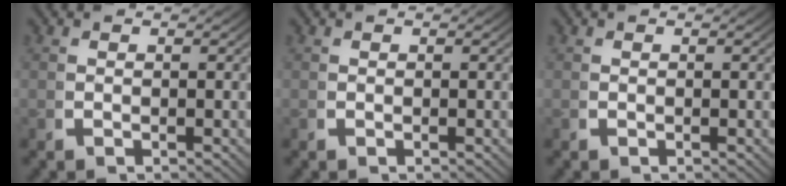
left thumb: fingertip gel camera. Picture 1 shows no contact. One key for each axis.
{"total": 0.0}
{"total": 0.0}